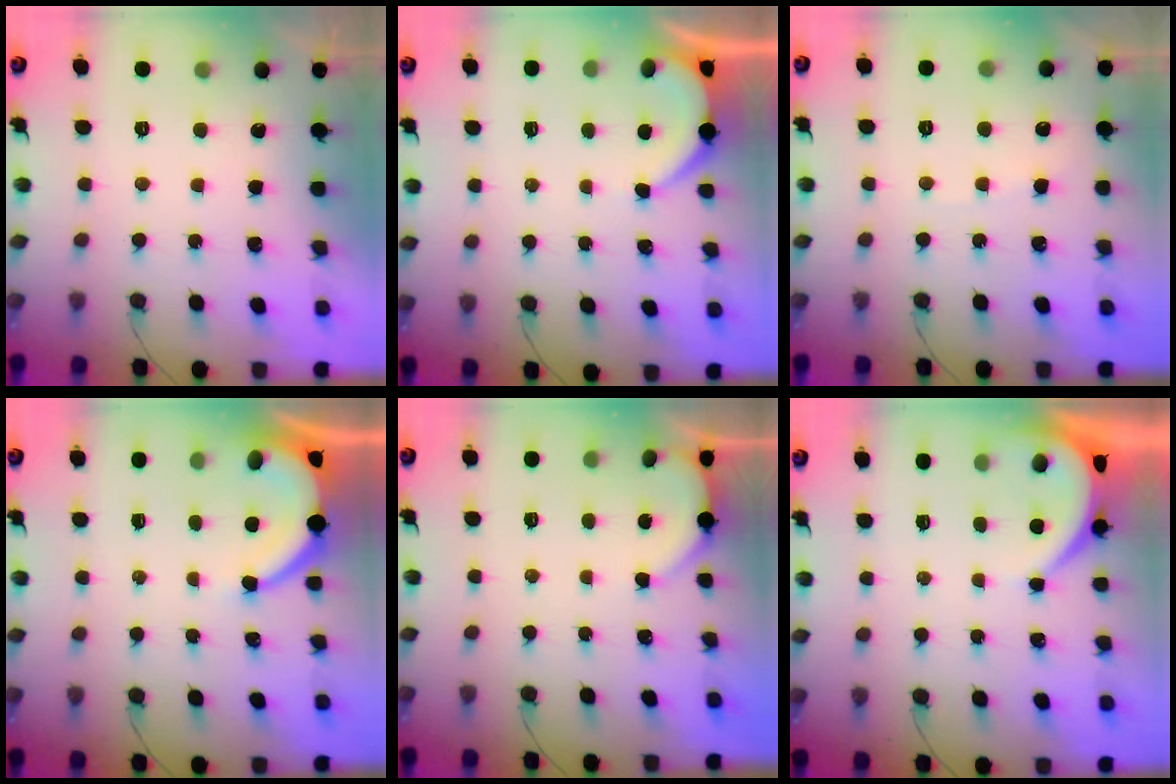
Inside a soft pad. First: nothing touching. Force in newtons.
{"total": 2.6, "press": 2.6, "slide": 0.4}
{"total": 2.0, "press": 2.0, "slide": 0.3}
{"total": 6.4, "press": 6.4, "slide": 0.6}
{"total": 2.0, "press": 2.0, "slide": 0.2}
{"total": 3.9, "press": 3.9, "slide": 0.6}